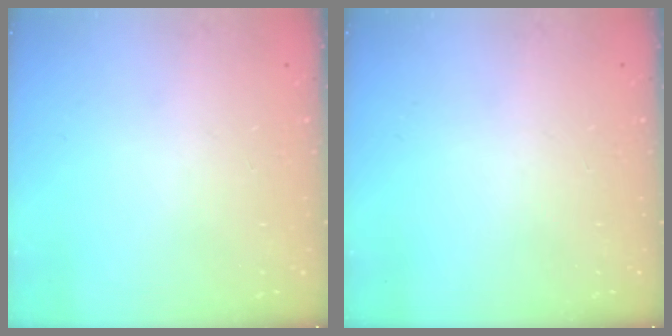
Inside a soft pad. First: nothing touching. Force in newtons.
{"total": 0.0}